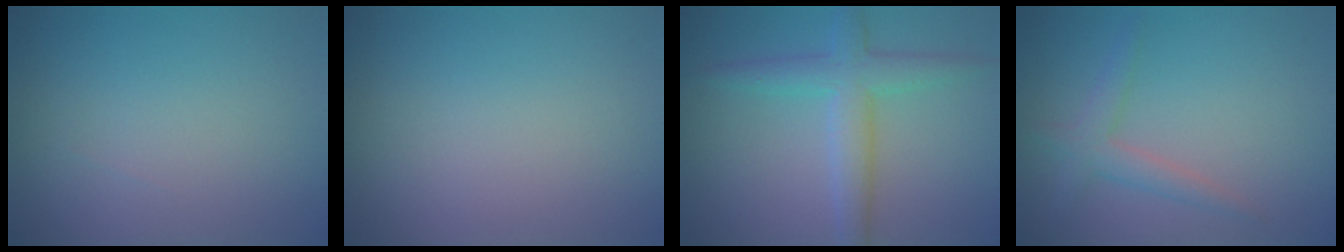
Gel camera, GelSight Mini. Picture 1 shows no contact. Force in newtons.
{"total": 0.0}
{"total": 4.0, "press": 4.0, "slide": 0.1}
{"total": 2.1, "press": 2.1, "slide": 0.1}